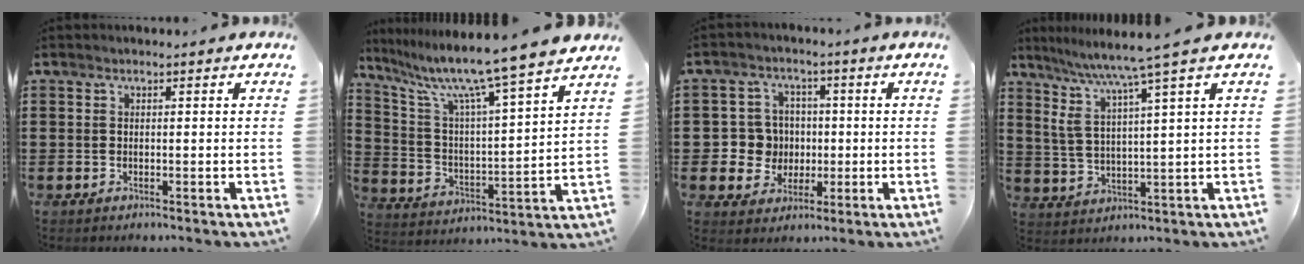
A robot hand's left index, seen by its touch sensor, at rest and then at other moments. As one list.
[{"total": 10.2, "force": [8.5, -1.1, 5.6], "torque": [-0.141, -0.062, 0.134]}, {"total": 6.3, "force": [0.1, 6.2, 1.0], "torque": [-0.048, 0.016, 0.006]}, {"total": 6.1, "force": [4.3, -0.8, 4.3], "torque": [-0.101, -0.028, 0.066]}]